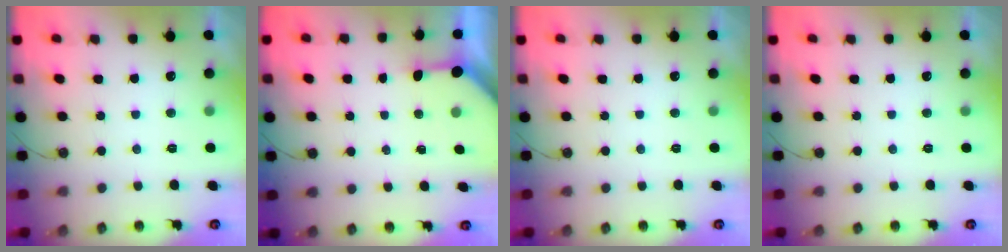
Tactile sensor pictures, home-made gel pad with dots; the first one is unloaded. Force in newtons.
{"total": 3.2, "press": 3.2, "slide": 0.3}
{"total": 0.0}
{"total": 0.0}